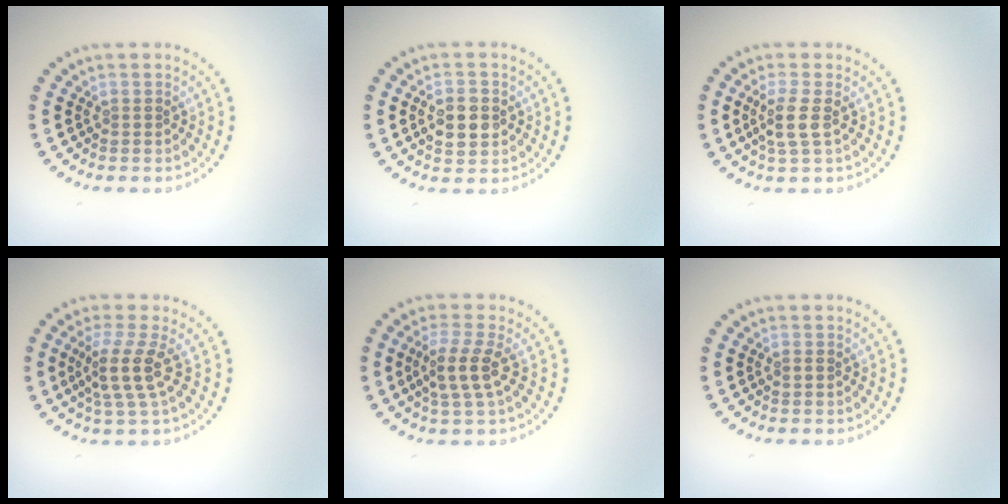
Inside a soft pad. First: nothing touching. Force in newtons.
{"total": 3.0, "press": 3.0, "slide": 0.1}
{"total": 2.4, "press": 2.0, "slide": 1.2}
{"total": 3.4, "press": 2.4, "slide": 2.4}
{"total": 3.0, "press": 2.6, "slide": 1.5}
{"total": 0.7, "press": 0.7, "slide": 0.1}